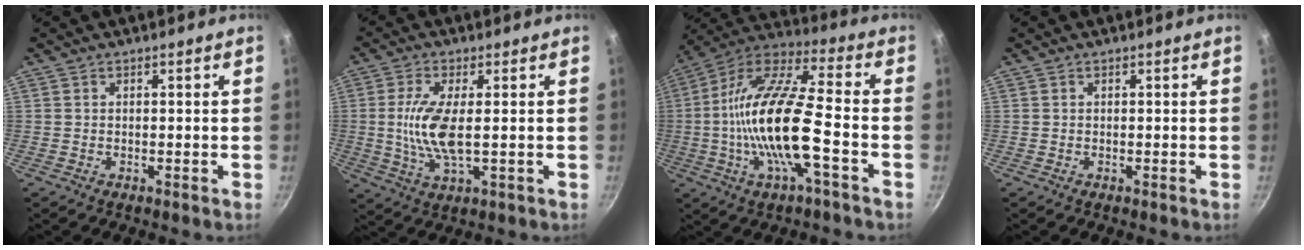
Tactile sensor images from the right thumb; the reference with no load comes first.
{"total": 9.2, "force": [0.3, 3.2, 8.6], "torque": [-0.183, -0.006, 0.006]}
{"total": 22.0, "force": [-4.1, 6.6, 20.6], "torque": [-0.394, 0.034, -0.095]}
{"total": 0.0}